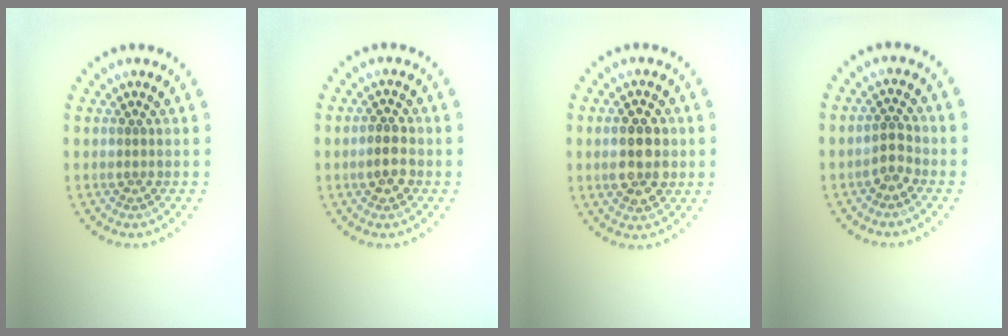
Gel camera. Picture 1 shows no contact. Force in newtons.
{"total": 2.4, "press": 2.3, "slide": 0.5}
{"total": 4.9, "press": 4.9, "slide": 0.1}
{"total": 1.8, "press": 1.7, "slide": 0.6}